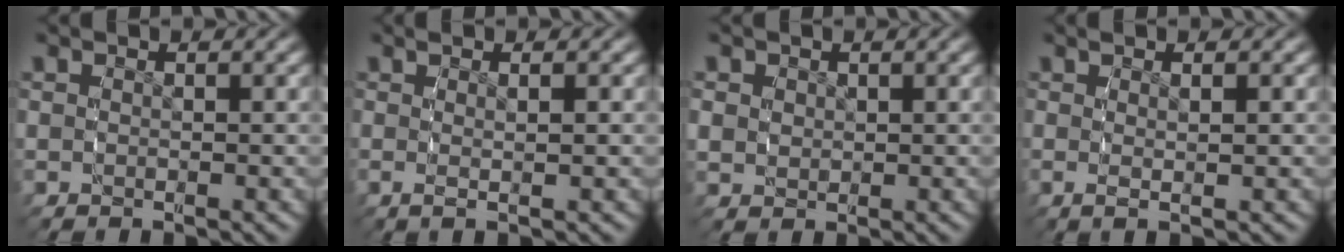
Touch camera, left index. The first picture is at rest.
{"total": 1.9, "force": [0.4, -0.2, 1.8], "torque": [-0.029, -0.001, 0.009]}
{"total": 2.3, "force": [0.3, 2.1, 0.9], "torque": [-0.026, -0.015, 0.019]}
{"total": 1.7, "force": [0.4, -0.3, 1.6], "torque": [-0.026, -0.003, 0.011]}